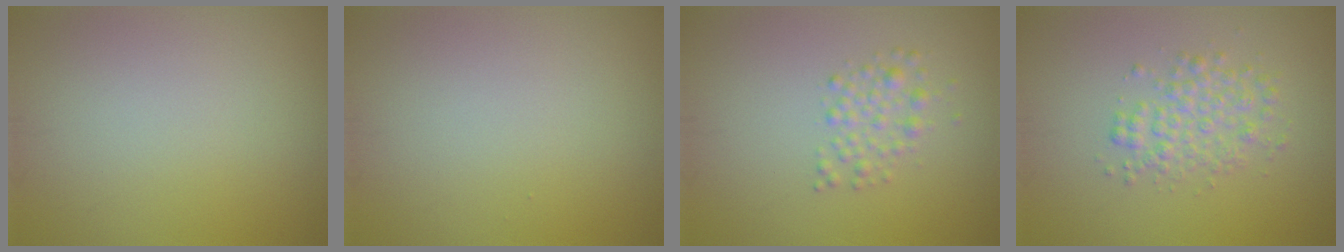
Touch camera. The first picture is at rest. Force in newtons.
{"total": 0.0}
{"total": 1.9, "press": 1.8, "slide": 0.1}
{"total": 2.8, "press": 2.8, "slide": 0.0}